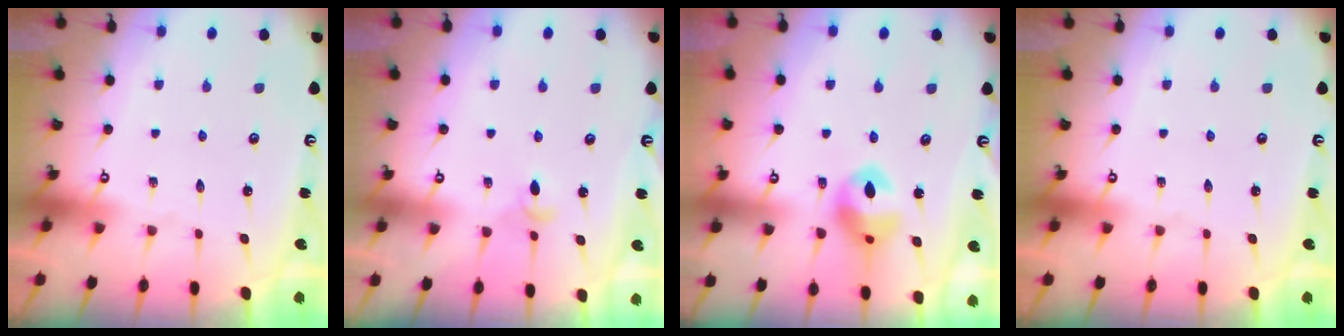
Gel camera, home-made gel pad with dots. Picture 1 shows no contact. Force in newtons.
{"total": 3.9, "press": 3.8, "slide": 0.8}
{"total": 12.7, "press": 12.6, "slide": 1.3}
{"total": 0.0}